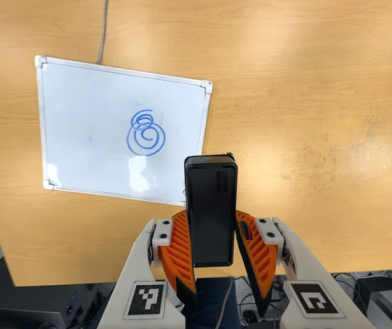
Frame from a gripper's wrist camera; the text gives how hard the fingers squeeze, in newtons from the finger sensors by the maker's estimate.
{"total": 5.9, "left": 5.9, "right": 6.0}